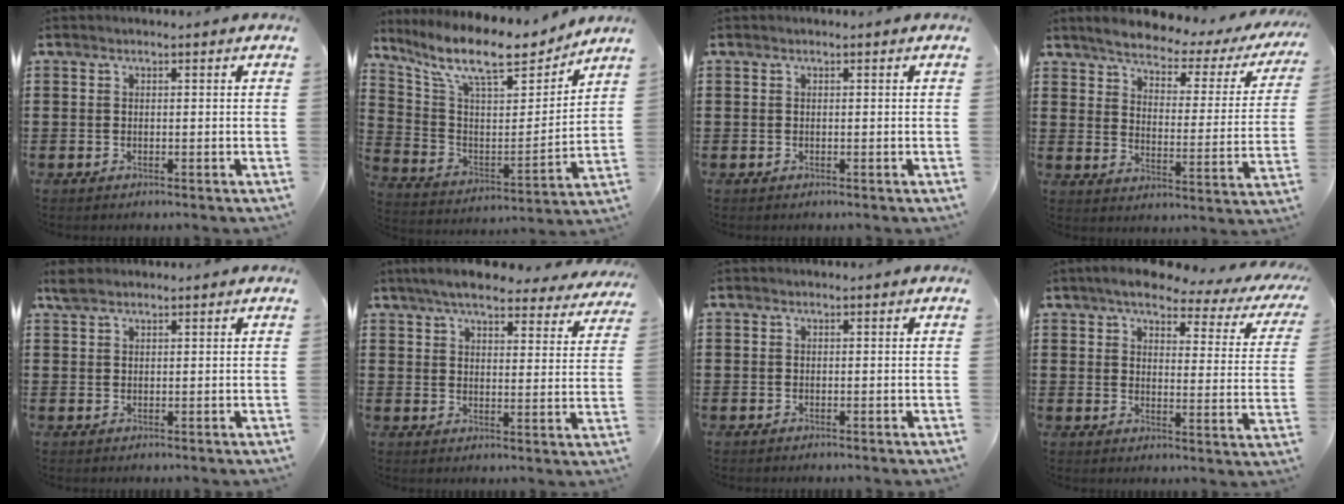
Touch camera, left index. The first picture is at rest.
{"total": 12.3, "force": [9.7, 2.9, 7.0], "torque": [-0.166, -0.053, 0.165]}
{"total": 0.0}
{"total": 3.9, "force": [3.5, 0.8, 1.6], "torque": [-0.053, -0.025, 0.052]}
{"total": 2.1, "force": [1.7, 0.7, 1.0], "torque": [-0.024, 0.003, 0.032]}
{"total": 6.5, "force": [5.8, 0.8, 2.7], "torque": [-0.066, -0.022, 0.101]}
{"total": 0.0}
{"total": 5.6, "force": [4.4, 1.3, 3.2], "torque": [-0.066, -0.023, 0.068]}